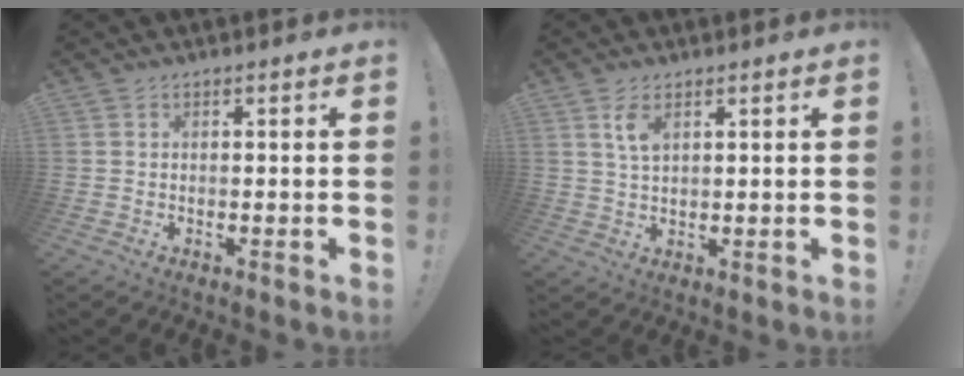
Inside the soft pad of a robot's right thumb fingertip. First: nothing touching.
{"total": 4.6, "force": [2.3, 2.1, 3.3], "torque": [-0.061, -0.007, 0.040]}